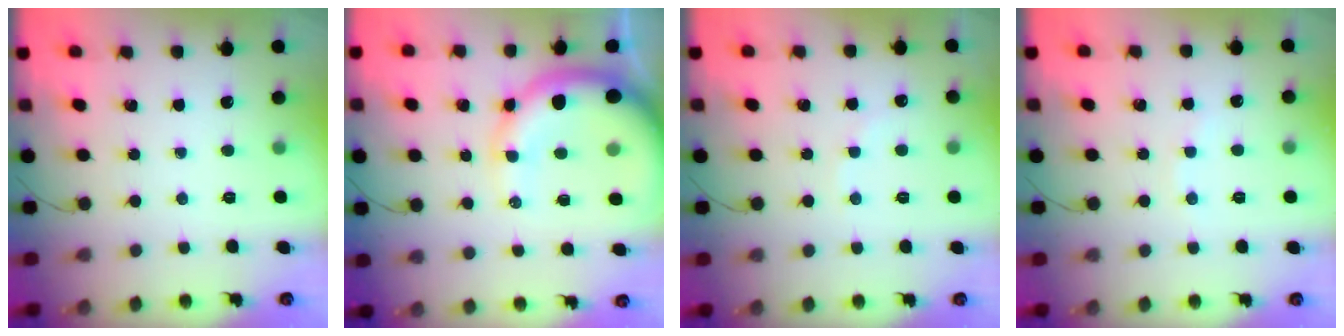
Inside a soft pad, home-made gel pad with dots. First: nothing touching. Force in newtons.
{"total": 15.0, "press": 14.6, "slide": 3.1}
{"total": 5.6, "press": 5.6, "slide": 1.0}
{"total": 2.2, "press": 2.1, "slide": 0.7}